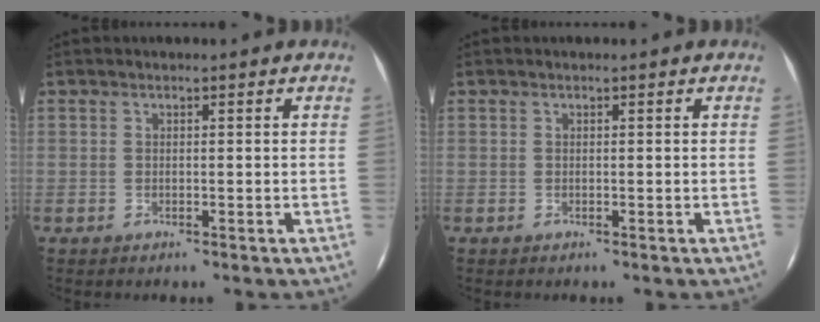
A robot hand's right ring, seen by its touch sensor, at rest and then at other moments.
{"total": 0.0}